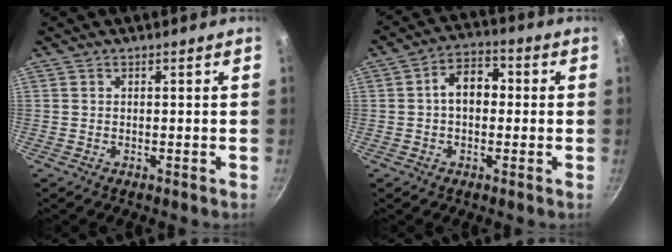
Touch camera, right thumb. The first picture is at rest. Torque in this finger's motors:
{"motor_torque": [0.70, 1.01, 0.68, -0.11, 0.07]}